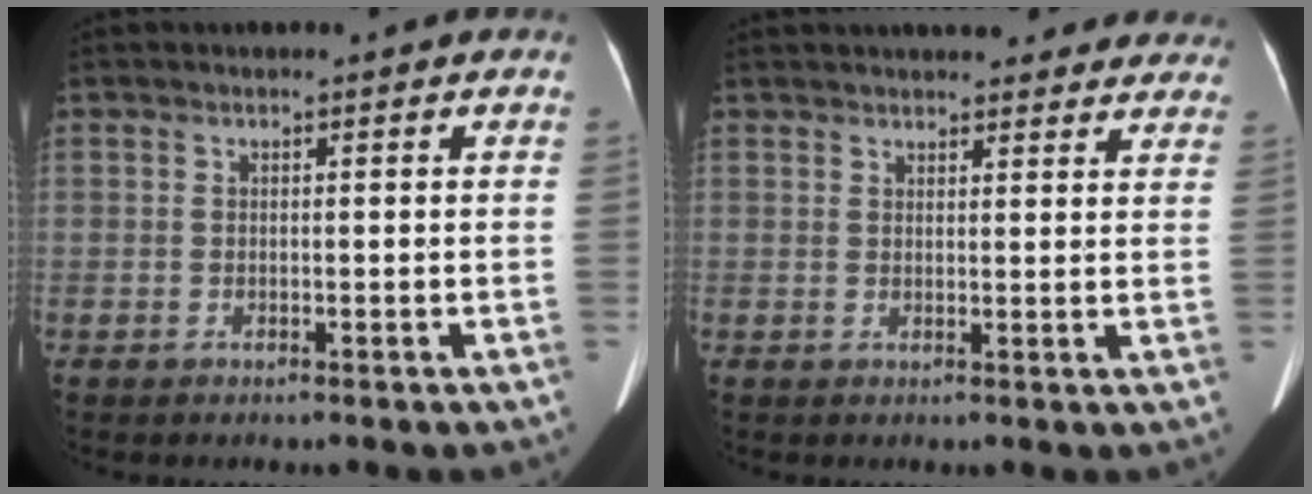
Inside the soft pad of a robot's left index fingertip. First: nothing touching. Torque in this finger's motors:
{"motor_torque": [0.80, -1.34, 0.42, 0.09]}